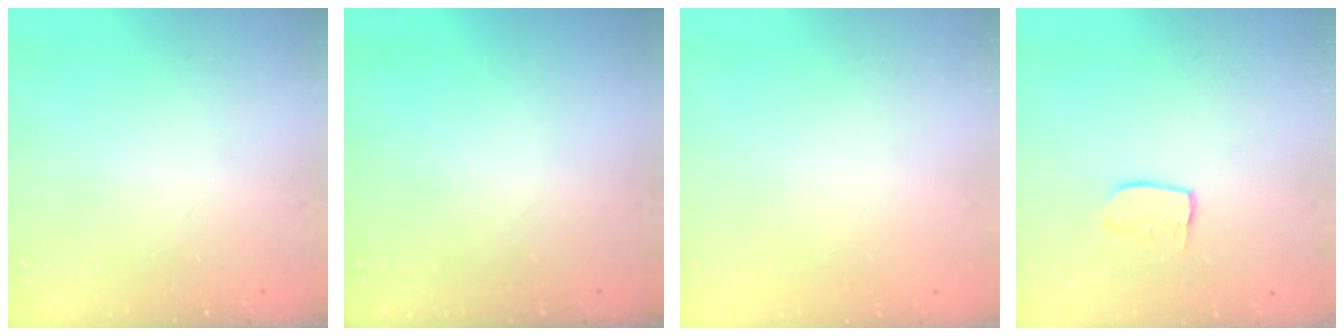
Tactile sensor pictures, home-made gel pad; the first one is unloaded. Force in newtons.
{"total": 0.0}
{"total": 0.0}
{"total": 6.0, "press": 6.0, "slide": 0.3}